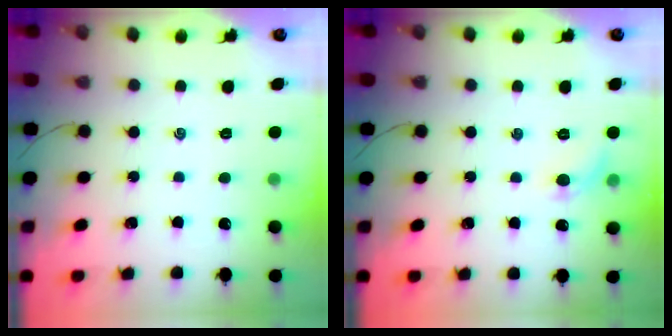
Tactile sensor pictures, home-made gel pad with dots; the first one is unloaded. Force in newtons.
{"total": 6.0, "press": 5.8, "slide": 1.7}